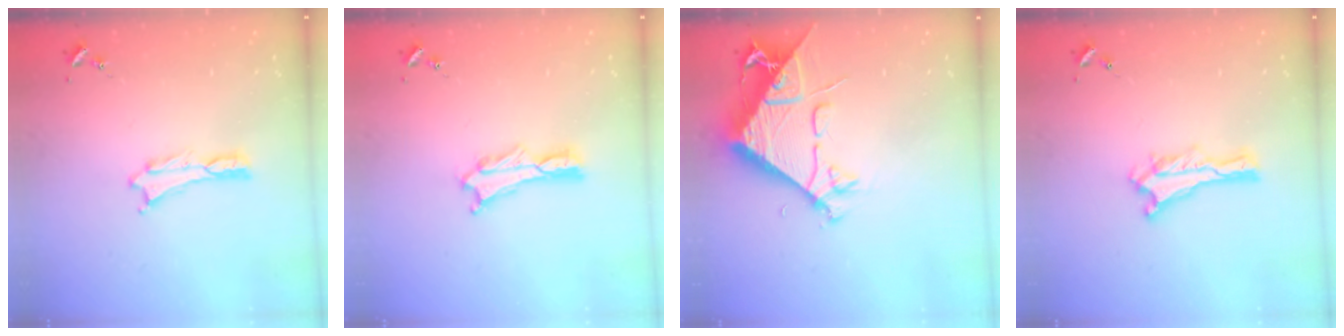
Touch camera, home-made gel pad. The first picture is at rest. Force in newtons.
{"total": 1.1, "press": 1.1, "slide": 0.2}
{"total": 10.1, "press": 10.0, "slide": 1.2}
{"total": 0.0}